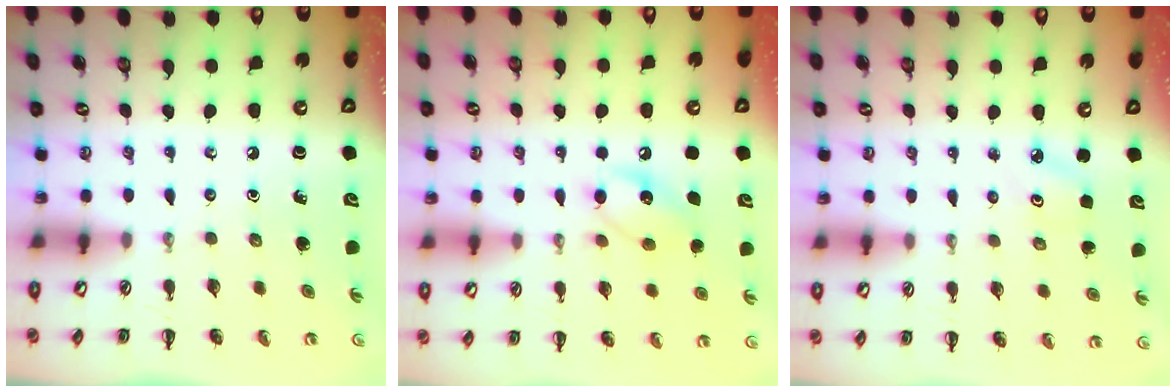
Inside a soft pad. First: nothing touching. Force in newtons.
{"total": 10.0, "press": 9.9, "slide": 0.9}
{"total": 2.5, "press": 2.4, "slide": 0.7}